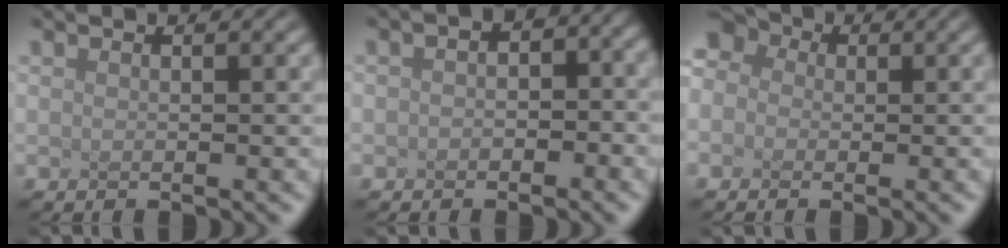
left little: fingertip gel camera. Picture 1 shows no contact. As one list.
[{"total": 2.2, "force": [-0.8, 1.1, 1.7], "torque": [-0.037, 0.007, 0.021]}, {"total": 3.6, "force": [-0.1, 3.2, 1.6], "torque": [-0.045, 0.018, -0.002]}]